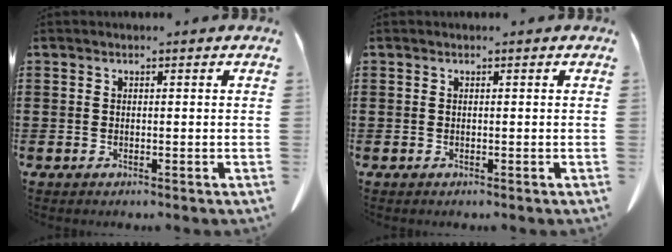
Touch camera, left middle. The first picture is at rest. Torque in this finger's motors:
{"motor_torque": [-0.03, 0.02, 0.00, 0.00]}